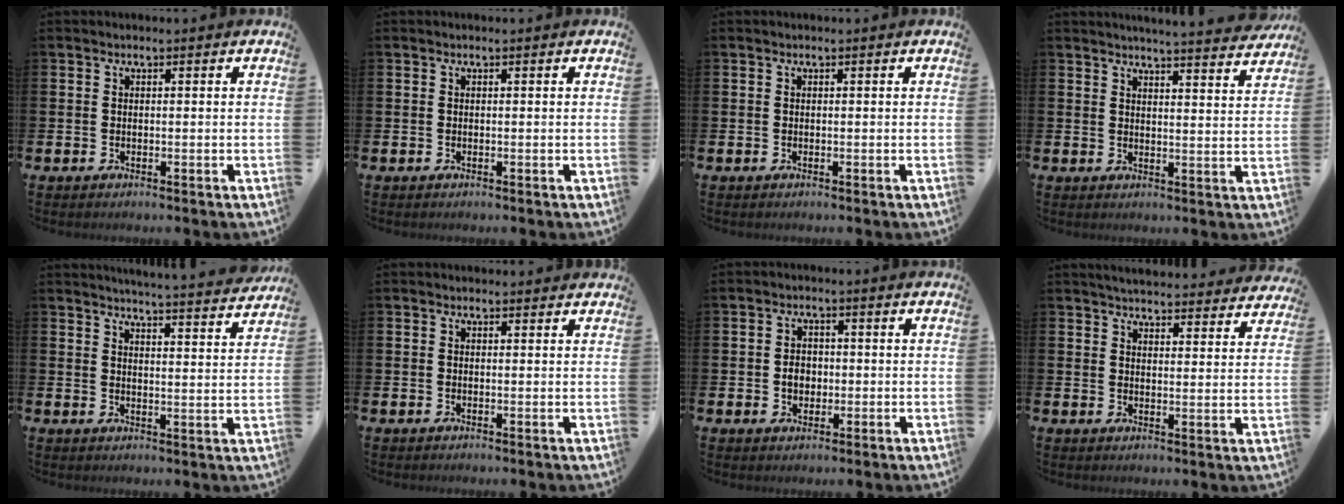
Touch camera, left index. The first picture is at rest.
{"total": 0.0}
{"total": 0.0}
{"total": 4.7, "force": [4.6, -0.6, 0.5], "torque": [-0.008, -0.035, 0.077]}
{"total": 4.9, "force": [4.8, -0.7, 0.4], "torque": [-0.005, -0.041, 0.080]}
{"total": 0.6, "force": [0.5, 0.3, 0.2], "torque": [0.007, 0.001, 0.007]}
{"total": 2.7, "force": [-0.2, 2.3, 1.5], "torque": [-0.008, -0.001, -0.012]}
{"total": 4.6, "force": [4.5, 0.6, 0.5], "torque": [-0.020, -0.030, 0.080]}